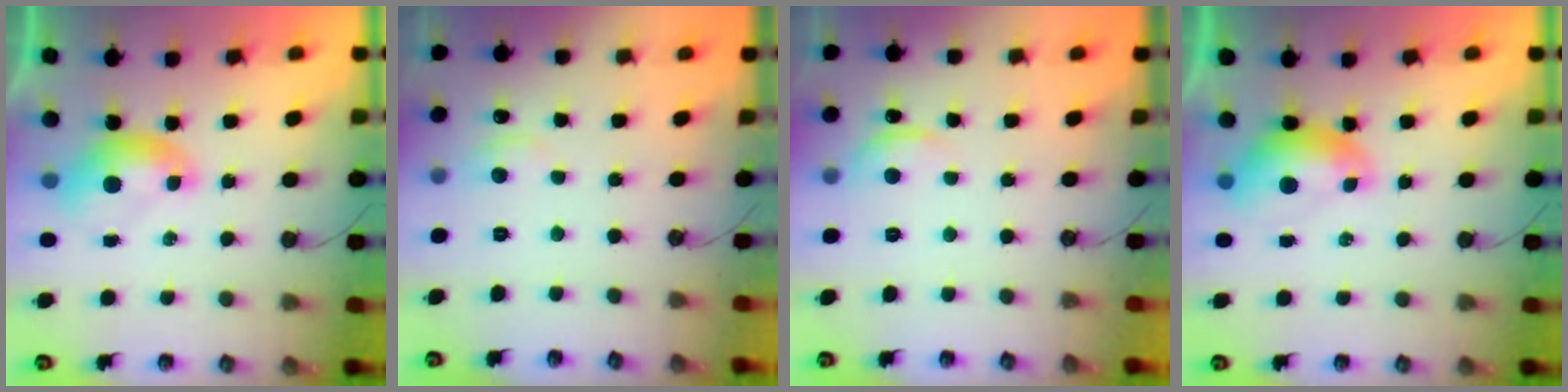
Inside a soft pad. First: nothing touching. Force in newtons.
{"total": 1.4, "press": 1.3, "slide": 0.7}
{"total": 2.6, "press": 2.5, "slide": 0.7}
{"total": 0.8, "press": 0.7, "slide": 0.4}